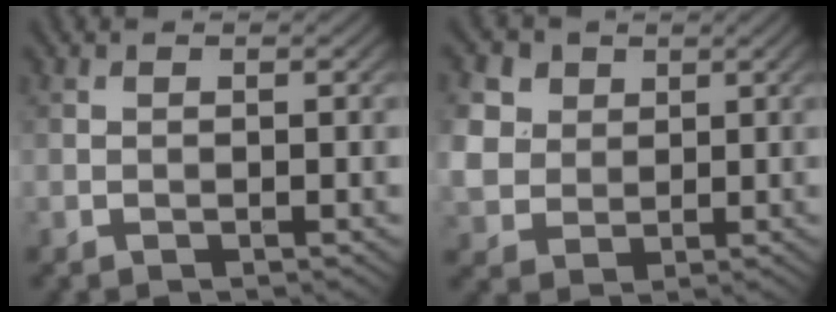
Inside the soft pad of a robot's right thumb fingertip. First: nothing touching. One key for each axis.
{"total": 6.4, "fx": 2.2, "fy": 5.3, "fz": 2.7, "tx": -0.110, "ty": 0.008, "tz": 0.037}